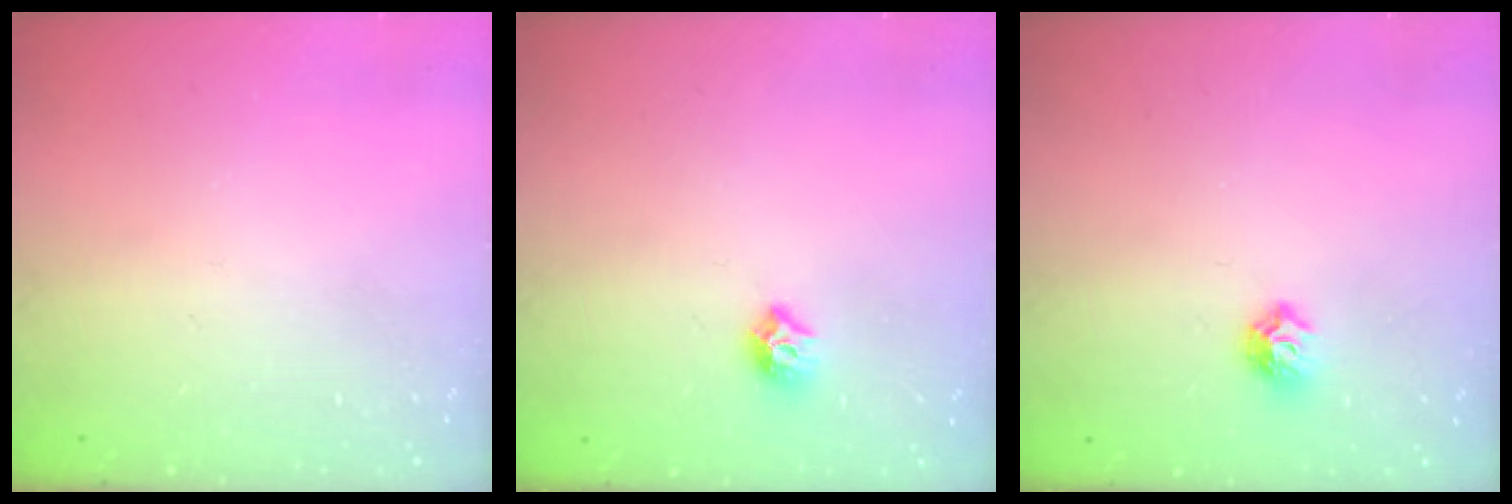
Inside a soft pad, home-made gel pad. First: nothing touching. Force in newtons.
{"total": 7.5, "press": 7.4, "slide": 0.8}
{"total": 6.5, "press": 6.5, "slide": 0.9}